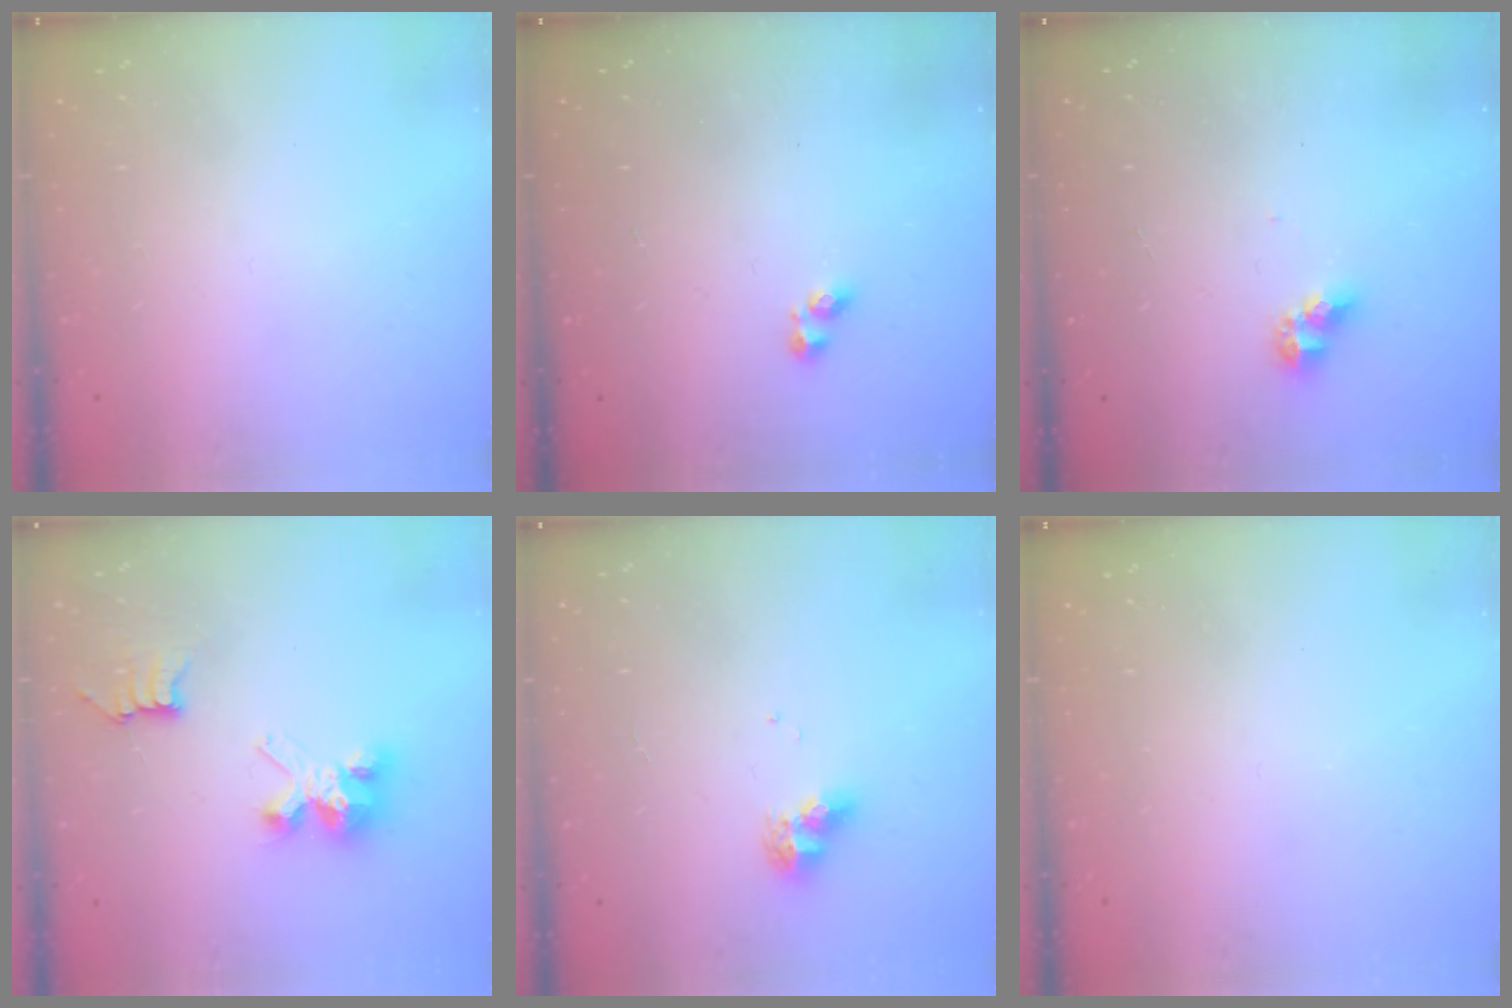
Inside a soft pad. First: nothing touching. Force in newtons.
{"total": 1.9, "press": 1.9, "slide": 0.3}
{"total": 6.3, "press": 6.3, "slide": 0.5}
{"total": 6.7, "press": 6.7, "slide": 0.1}
{"total": 8.8, "press": 8.7, "slide": 0.9}
{"total": 0.0}